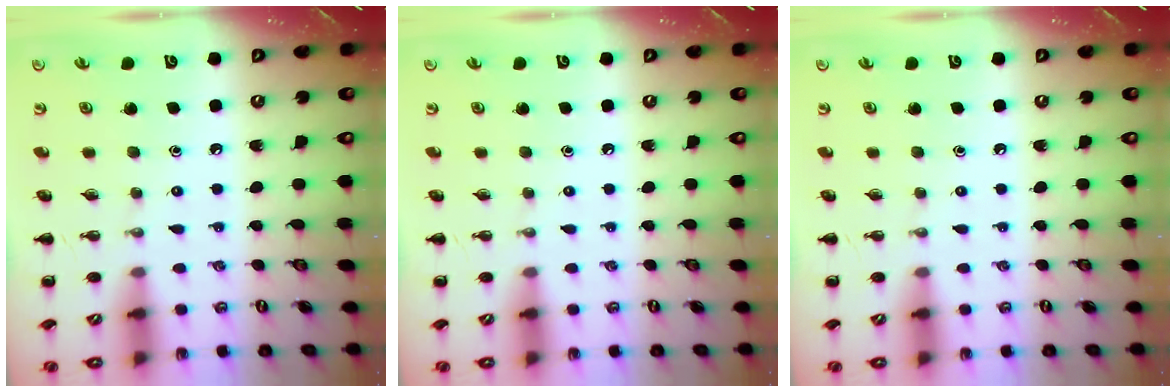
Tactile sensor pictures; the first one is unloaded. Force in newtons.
{"total": 0.0}
{"total": 0.0}